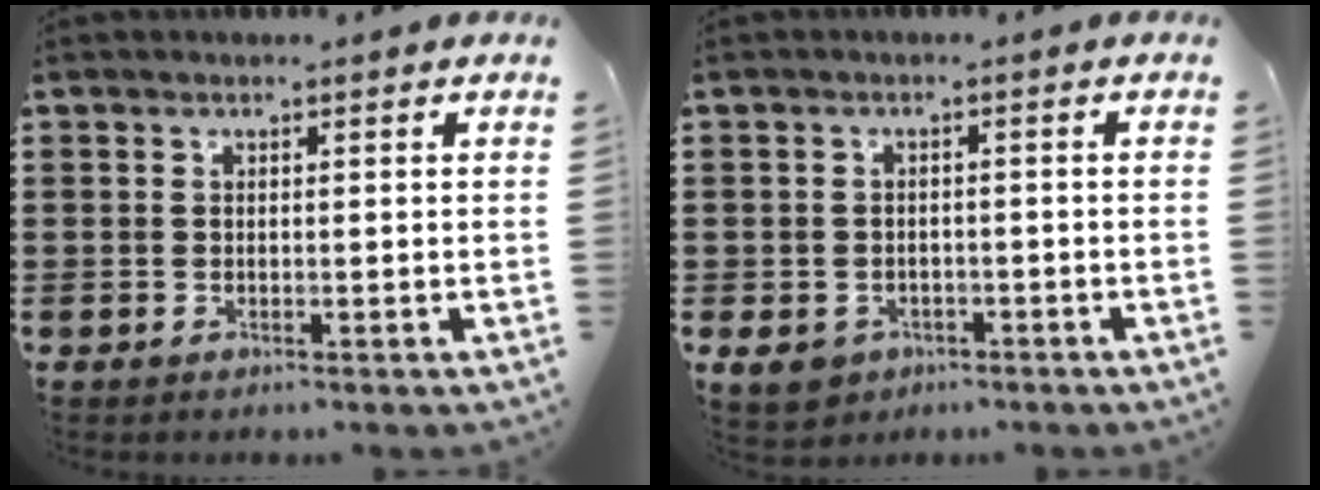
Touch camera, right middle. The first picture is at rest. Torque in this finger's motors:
{"motor_torque": [0.48, -0.16, 0.02, 0.05]}